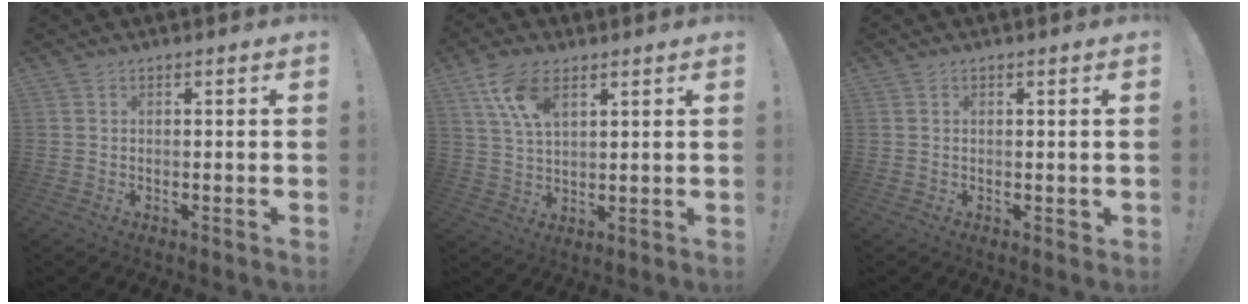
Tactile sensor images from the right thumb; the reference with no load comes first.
{"total": 9.8, "force": [5.5, 4.7, 6.6], "torque": [-0.117, -0.020, 0.101]}
{"total": 1.3, "force": [0.4, 1.0, 0.7], "torque": [-0.007, 0.000, 0.006]}